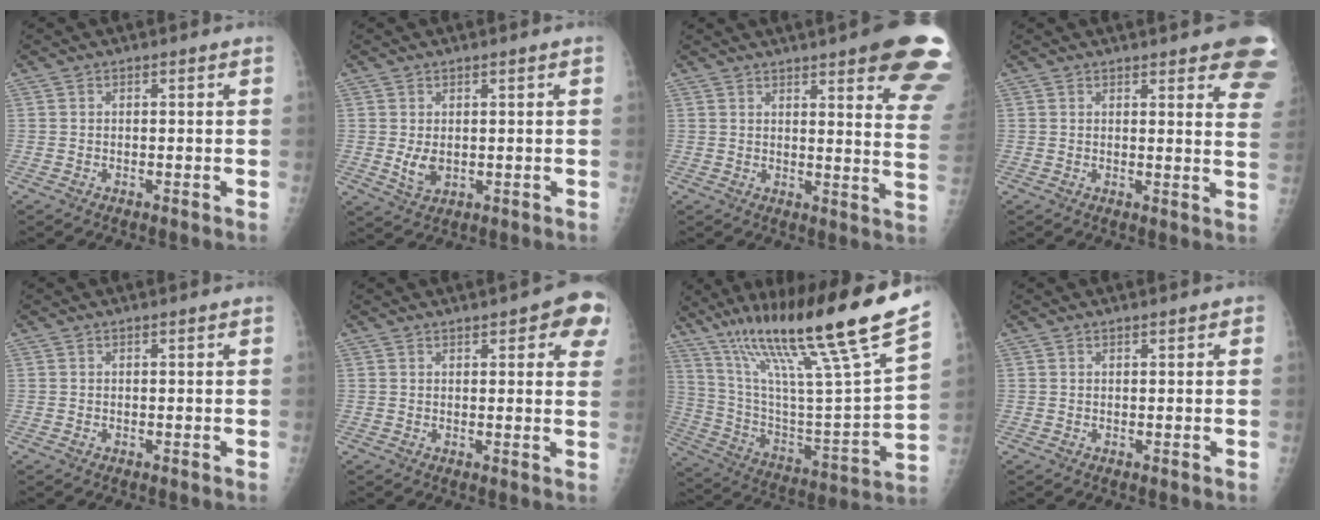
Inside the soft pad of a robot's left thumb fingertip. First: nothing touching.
{"total": 3.5, "force": [0.3, 2.1, 2.8], "torque": [-0.042, -0.011, 0.014]}
{"total": 19.1, "force": [11.8, 3.7, 14.6], "torque": [-0.153, -0.046, 0.129]}
{"total": 12.5, "force": [8.4, 3.4, 8.6], "torque": [-0.072, -0.036, 0.078]}
{"total": 0.0}
{"total": 8.1, "force": [4.1, 2.8, 6.3], "torque": [-0.045, -0.010, 0.041]}
{"total": 30.1, "force": [20.0, 2.0, 22.3], "torque": [-0.363, -0.056, 0.345]}
{"total": 0.8, "force": [0.5, 0.3, 0.5], "torque": [-0.005, 0.000, 0.006]}